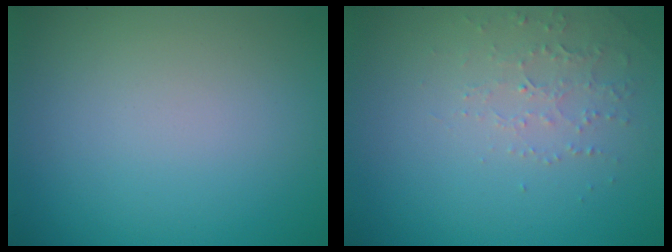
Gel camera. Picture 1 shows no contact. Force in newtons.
{"total": 1.9, "press": 1.8, "slide": 0.6}